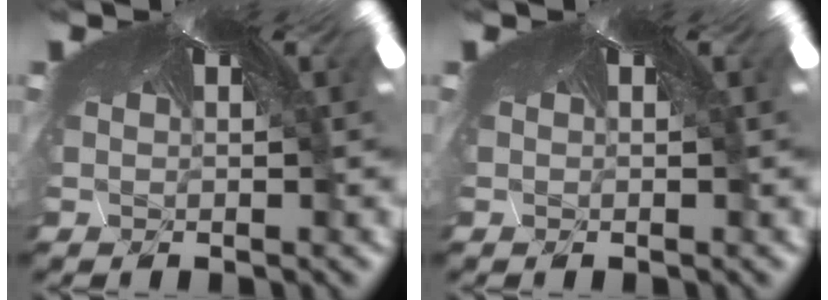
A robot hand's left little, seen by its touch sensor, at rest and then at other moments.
{"total": 0.0}